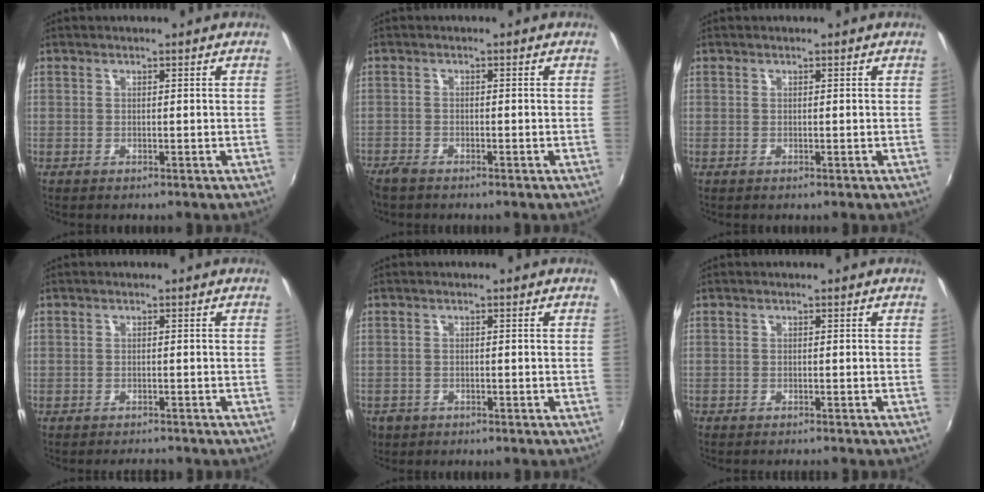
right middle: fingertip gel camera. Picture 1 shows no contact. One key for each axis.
{"total": 2.8, "fx": -2.5, "fy": 0.9, "fz": 0.9, "tx": -0.027, "ty": -0.011, "tz": -0.052}
{"total": 0.0}
{"total": 2.5, "fx": -2.3, "fy": 0.5, "fz": 0.6, "tx": -0.021, "ty": -0.002, "tz": -0.035}
{"total": 4.3, "fx": -2.3, "fy": 3.3, "fz": 1.5, "tx": -0.044, "ty": -0.008, "tz": -0.038}
{"total": 1.6, "fx": -1.5, "fy": 0.2, "fz": 0.3, "tx": -0.018, "ty": -0.008, "tz": -0.030}